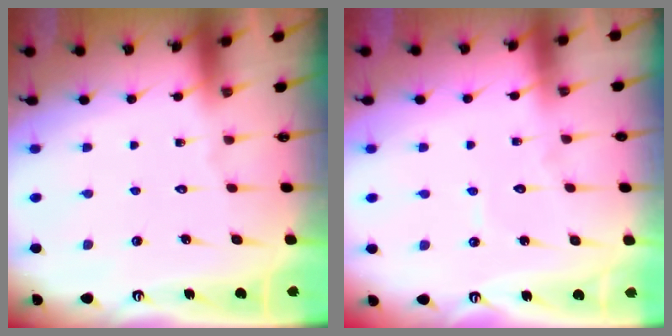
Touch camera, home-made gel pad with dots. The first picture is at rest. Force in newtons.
{"total": 3.3, "press": 3.3, "slide": 0.1}